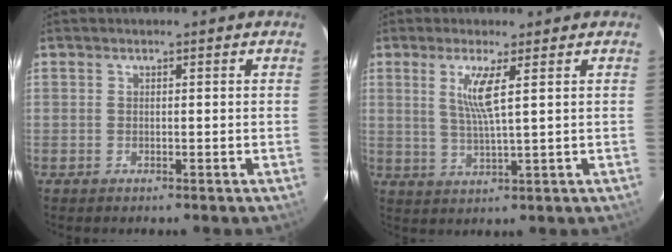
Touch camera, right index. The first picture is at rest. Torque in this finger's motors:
{"motor_torque": [0.09, 0.03, 0.37, 0.09]}